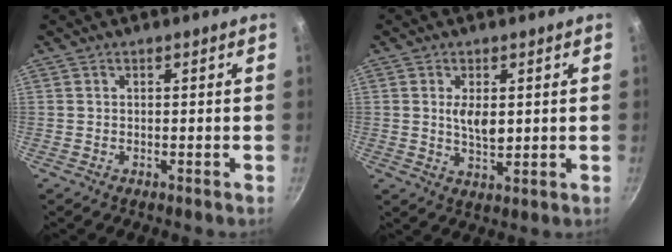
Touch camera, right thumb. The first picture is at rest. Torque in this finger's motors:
{"motor_torque": [1.11, 1.62, -0.21, 0.12, 0.17]}